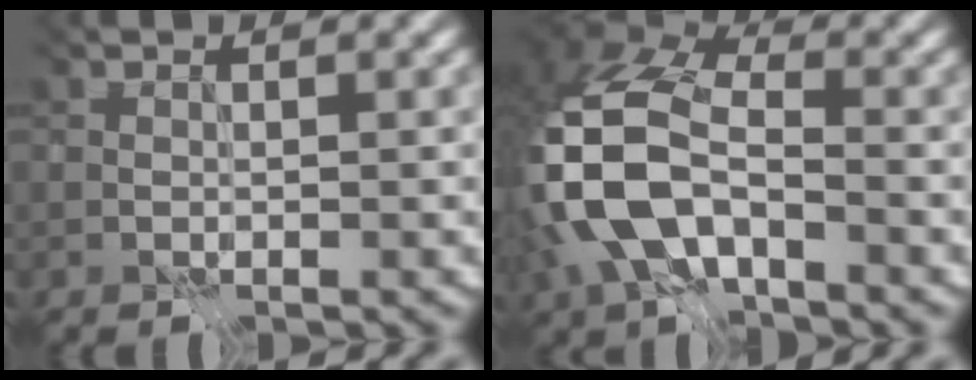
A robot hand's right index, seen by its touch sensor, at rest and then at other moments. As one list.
[{"total": 9.6, "force": [-4.7, 4.7, 6.9], "torque": [-0.180, -0.017, -0.072]}]